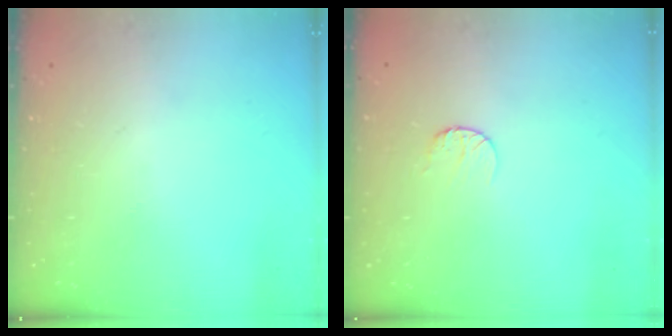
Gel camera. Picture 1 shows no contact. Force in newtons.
{"total": 5.0, "press": 4.9, "slide": 0.5}